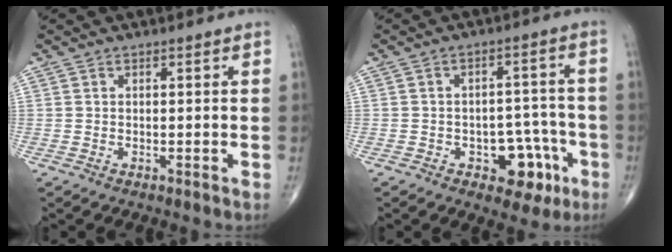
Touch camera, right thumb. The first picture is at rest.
{"total": 8.9, "force": [-3.9, 5.5, 5.7], "torque": [-0.035, 0.038, -0.048]}